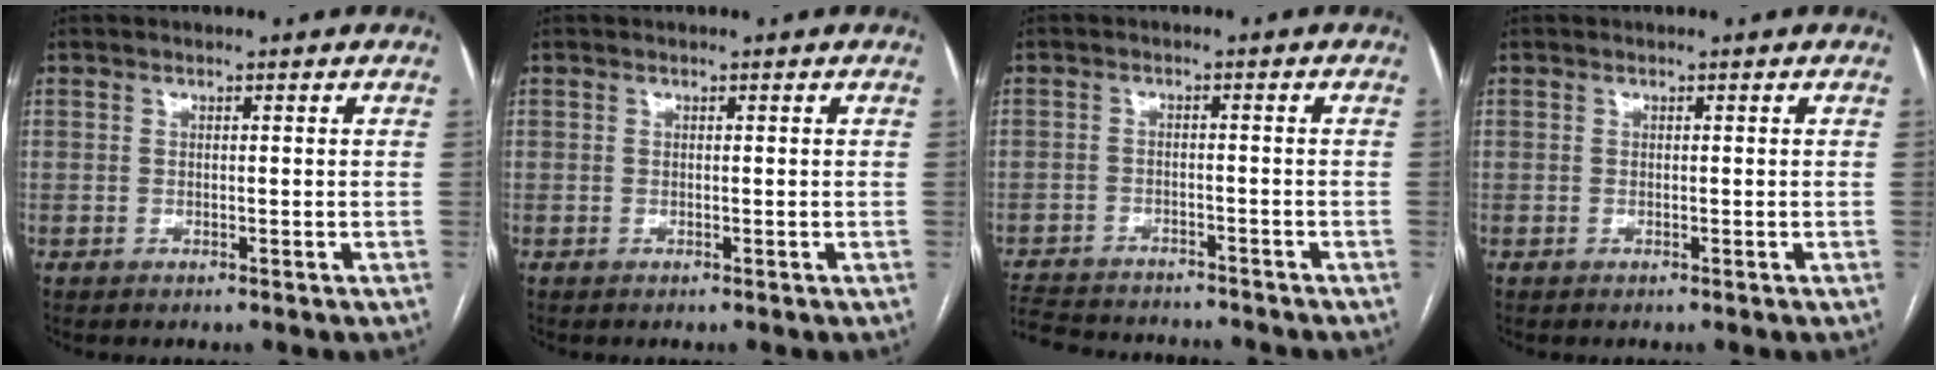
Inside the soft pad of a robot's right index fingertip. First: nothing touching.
{"total": 0.0}
{"total": 14.3, "force": [-13.0, 3.6, 4.8], "torque": [-0.125, -0.008, -0.184]}
{"total": 0.0}